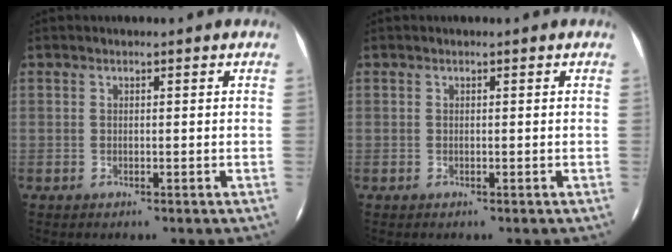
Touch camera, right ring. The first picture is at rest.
{"total": 0.0}